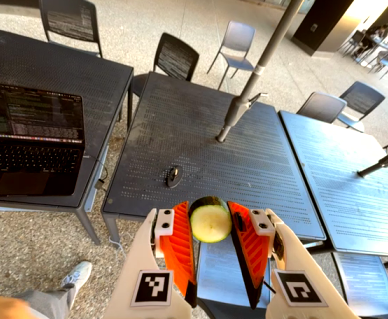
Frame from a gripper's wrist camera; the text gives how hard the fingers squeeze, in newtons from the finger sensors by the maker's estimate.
{"total": 10.5, "left": 10.0, "right": 10.9}